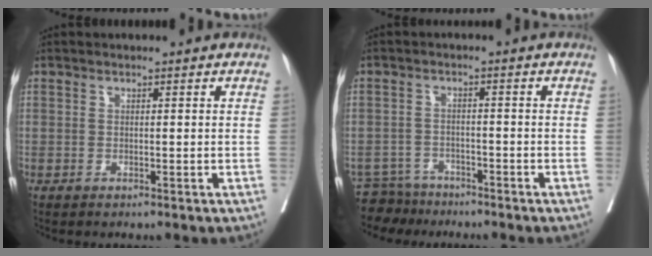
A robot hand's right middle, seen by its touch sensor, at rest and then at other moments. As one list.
[{"total": 4.6, "force": [-4.2, 1.7, -0.8], "torque": [0.015, -0.002, -0.075]}]